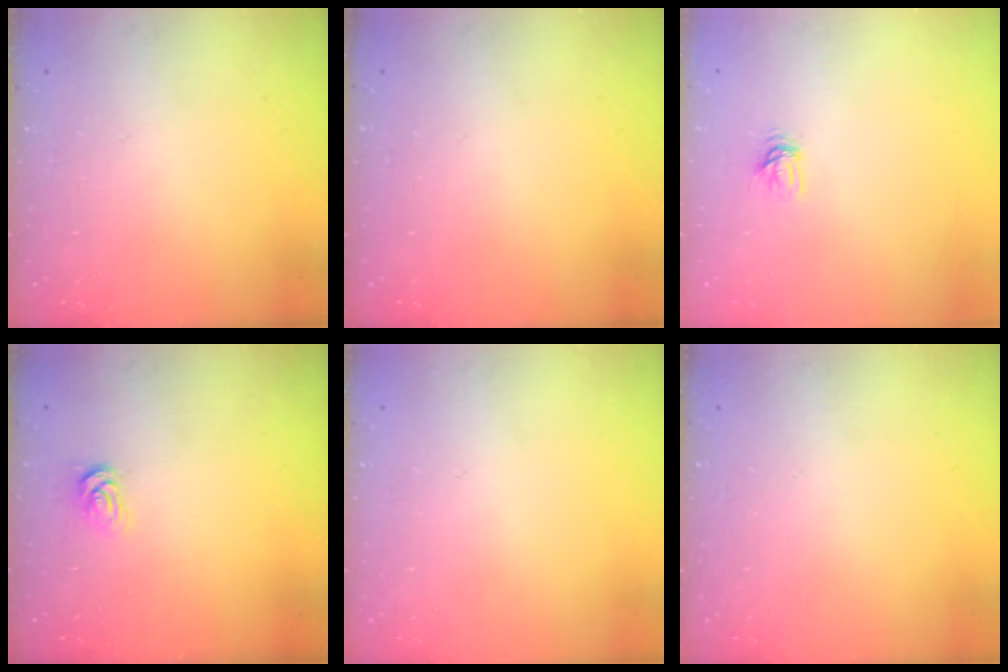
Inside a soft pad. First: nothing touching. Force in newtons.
{"total": 0.0}
{"total": 3.8, "press": 3.8, "slide": 0.5}
{"total": 2.0, "press": 2.0, "slide": 0.3}
{"total": 0.0}
{"total": 0.0}